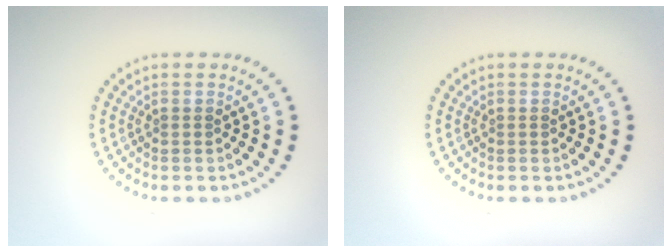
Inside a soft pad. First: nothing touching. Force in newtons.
{"total": 0.0}